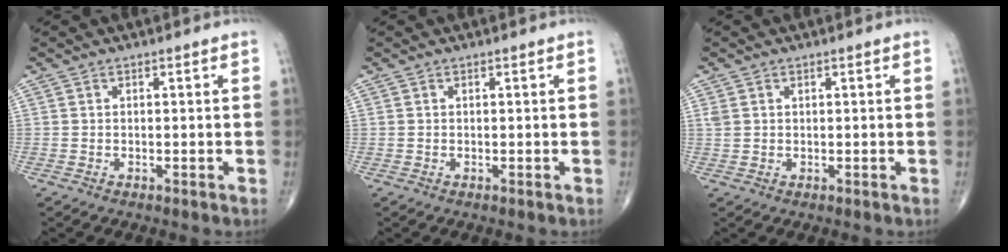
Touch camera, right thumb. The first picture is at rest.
{"total": 0.0}
{"total": 1.5, "force": [0.6, 1.1, 0.9], "torque": [-0.020, 0.006, 0.017]}